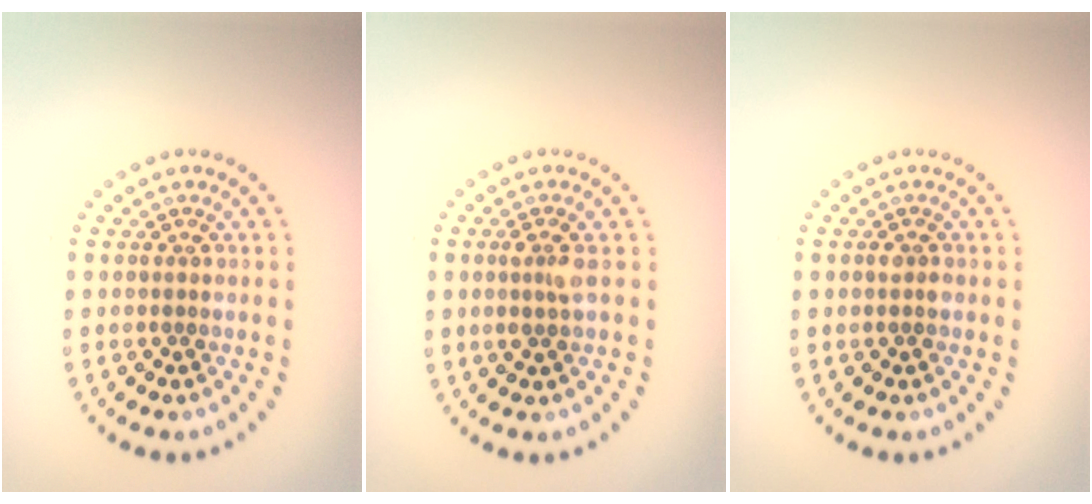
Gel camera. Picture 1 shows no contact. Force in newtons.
{"total": 1.6, "press": 1.4, "slide": 0.9}
{"total": 1.2, "press": 1.0, "slide": 0.5}